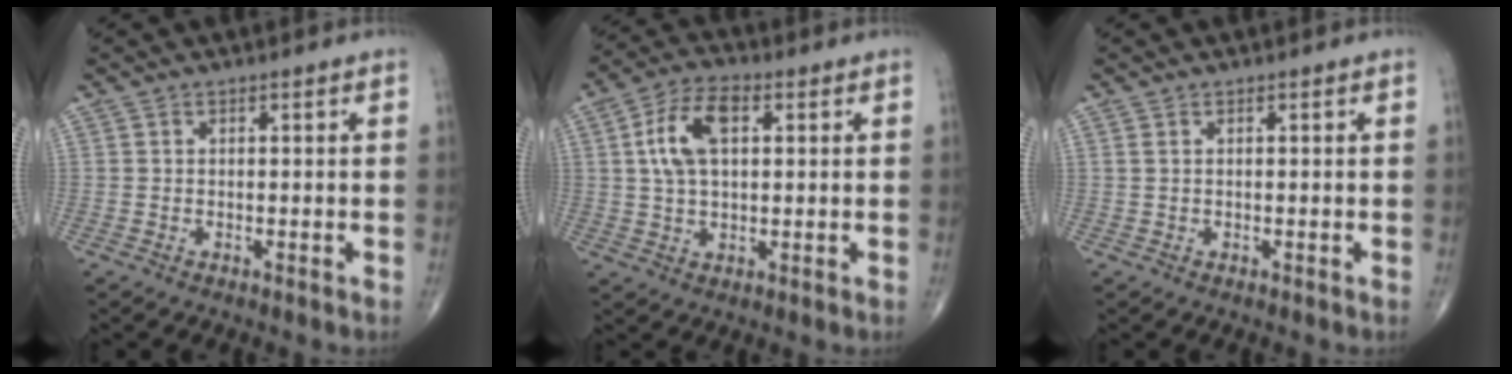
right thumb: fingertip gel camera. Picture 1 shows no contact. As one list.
[{"total": 10.2, "force": [2.3, 5.6, 8.3], "torque": [-0.153, 0.014, 0.039]}, {"total": 0.7, "force": [0.3, 0.4, 0.5], "torque": [-0.010, 0.004, 0.007]}]